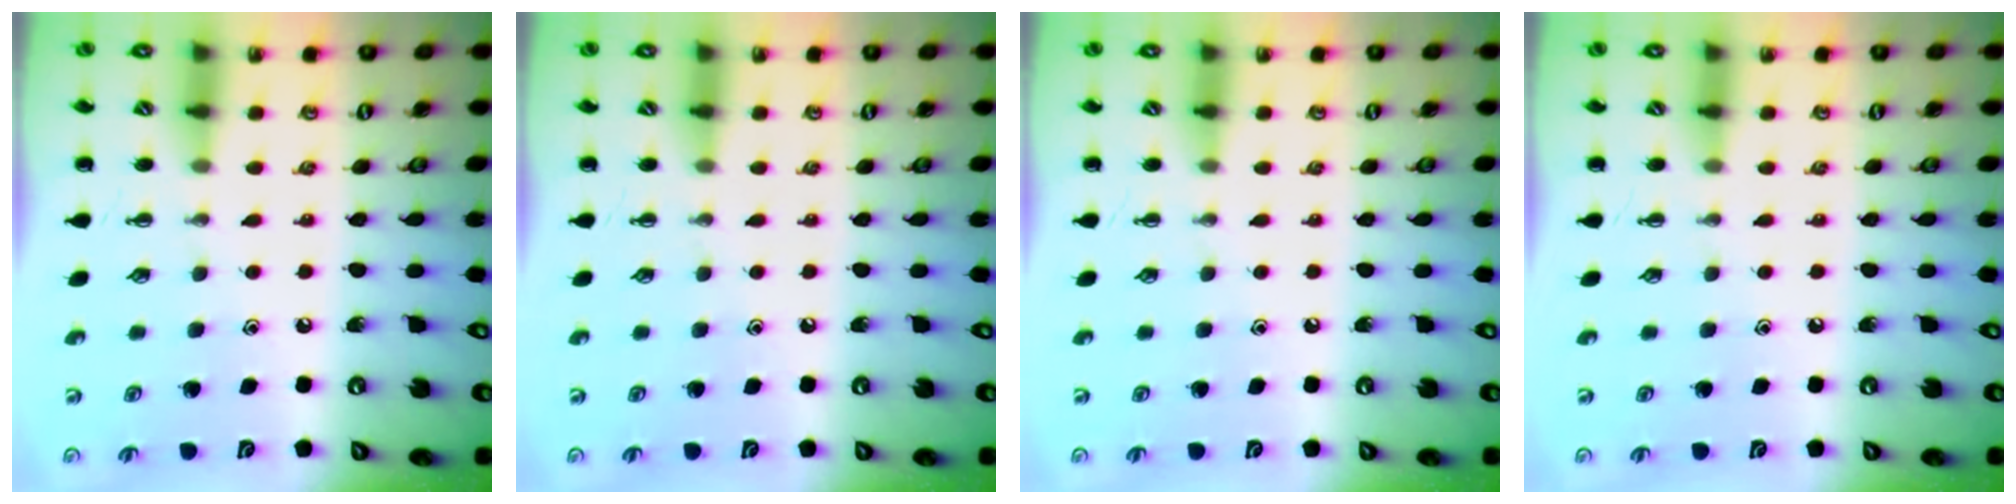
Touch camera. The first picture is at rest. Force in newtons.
{"total": 0.0}
{"total": 0.0}
{"total": 0.0}